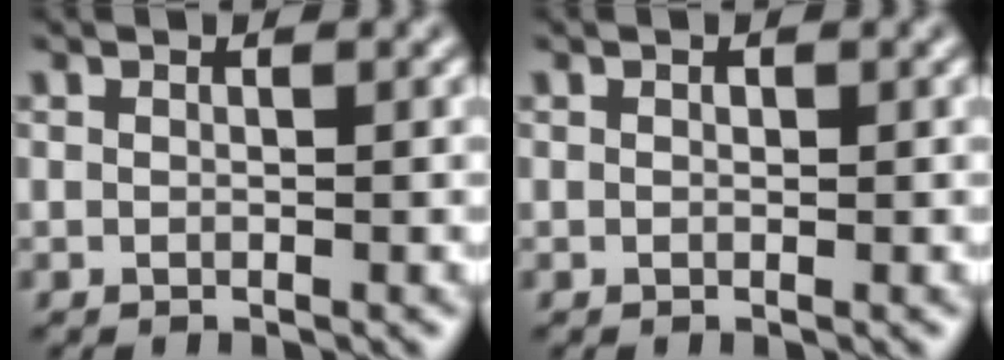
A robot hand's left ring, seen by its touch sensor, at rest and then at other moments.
{"total": 0.0}